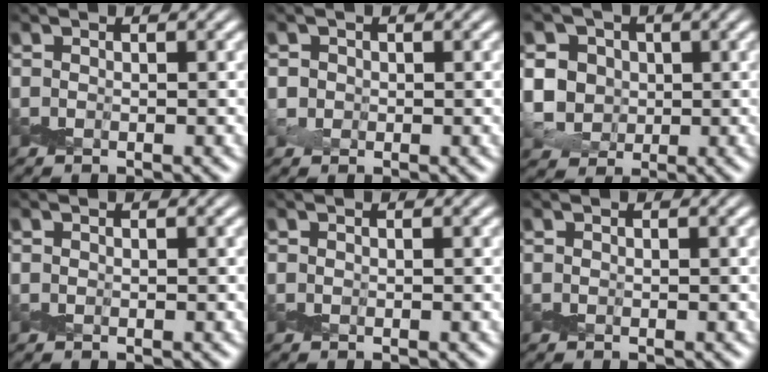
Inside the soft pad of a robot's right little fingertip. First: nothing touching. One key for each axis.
{"total": 0.8, "fx": 0.1, "fy": 0.8, "fz": -0.1, "tx": 0.009, "ty": 0.000, "tz": 0.001}
{"total": 4.9, "fx": 1.0, "fy": 4.4, "fz": 2.0, "tx": -0.048, "ty": 0.012, "tz": 0.003}
{"total": 0.0}
{"total": 0.0}
{"total": 0.0}